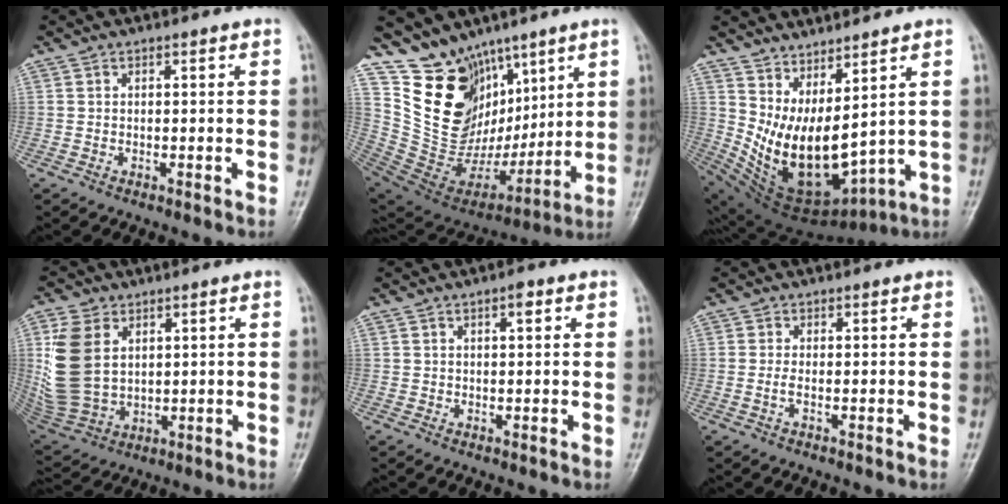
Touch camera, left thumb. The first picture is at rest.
{"total": 18.6, "force": [10.7, 12.7, 8.4], "torque": [-0.108, -0.048, 0.224]}
{"total": 15.4, "force": [4.4, 6.6, 13.2], "torque": [-0.220, -0.060, 0.113]}
{"total": 12.7, "force": [3.3, 8.7, 8.6], "torque": [-0.171, -0.015, 0.077]}
{"total": 1.6, "force": [0.7, 0.5, 1.3], "torque": [-0.016, 0.001, 0.008]}
{"total": 1.3, "force": [-0.4, 0.1, 1.3], "torque": [-0.034, 0.000, -0.007]}